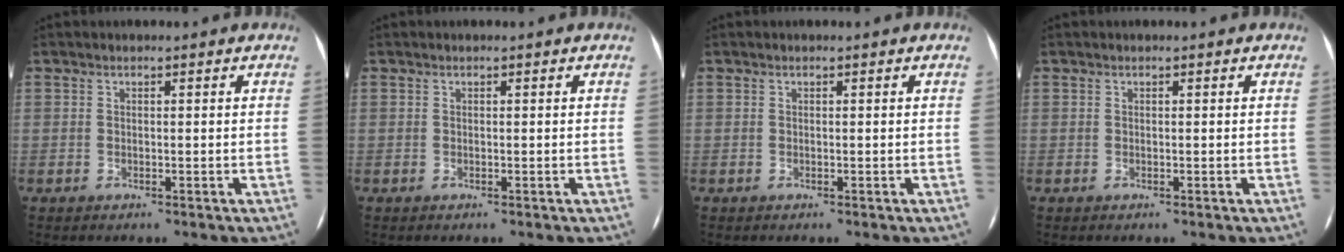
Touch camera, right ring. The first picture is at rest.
{"total": 0.0}
{"total": 0.0}
{"total": 0.0}